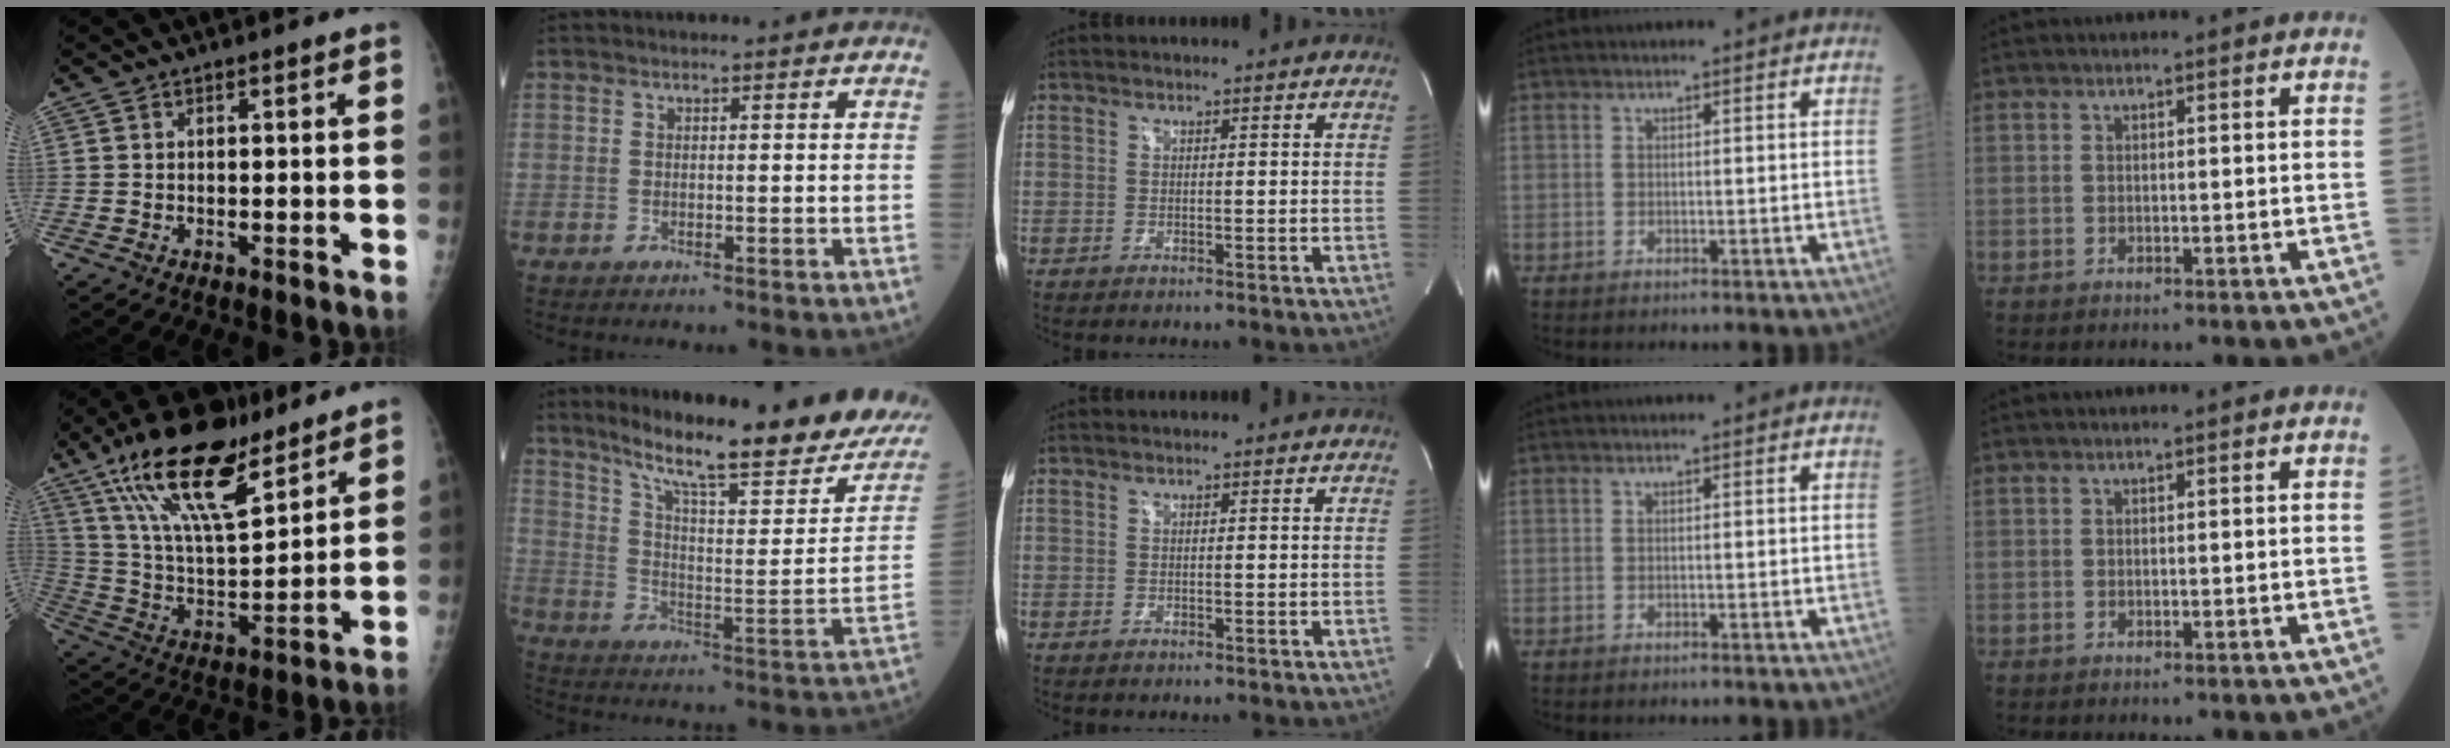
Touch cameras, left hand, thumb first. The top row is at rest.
{"thumb": {"total": 21.2, "force": [13.9, 7.5, 14.2], "torque": [-0.226, -0.053, 0.253]}, "index": {"total": 25.5, "force": [19.6, 2.8, 16.1], "torque": [-0.244, -0.053, 0.267]}}